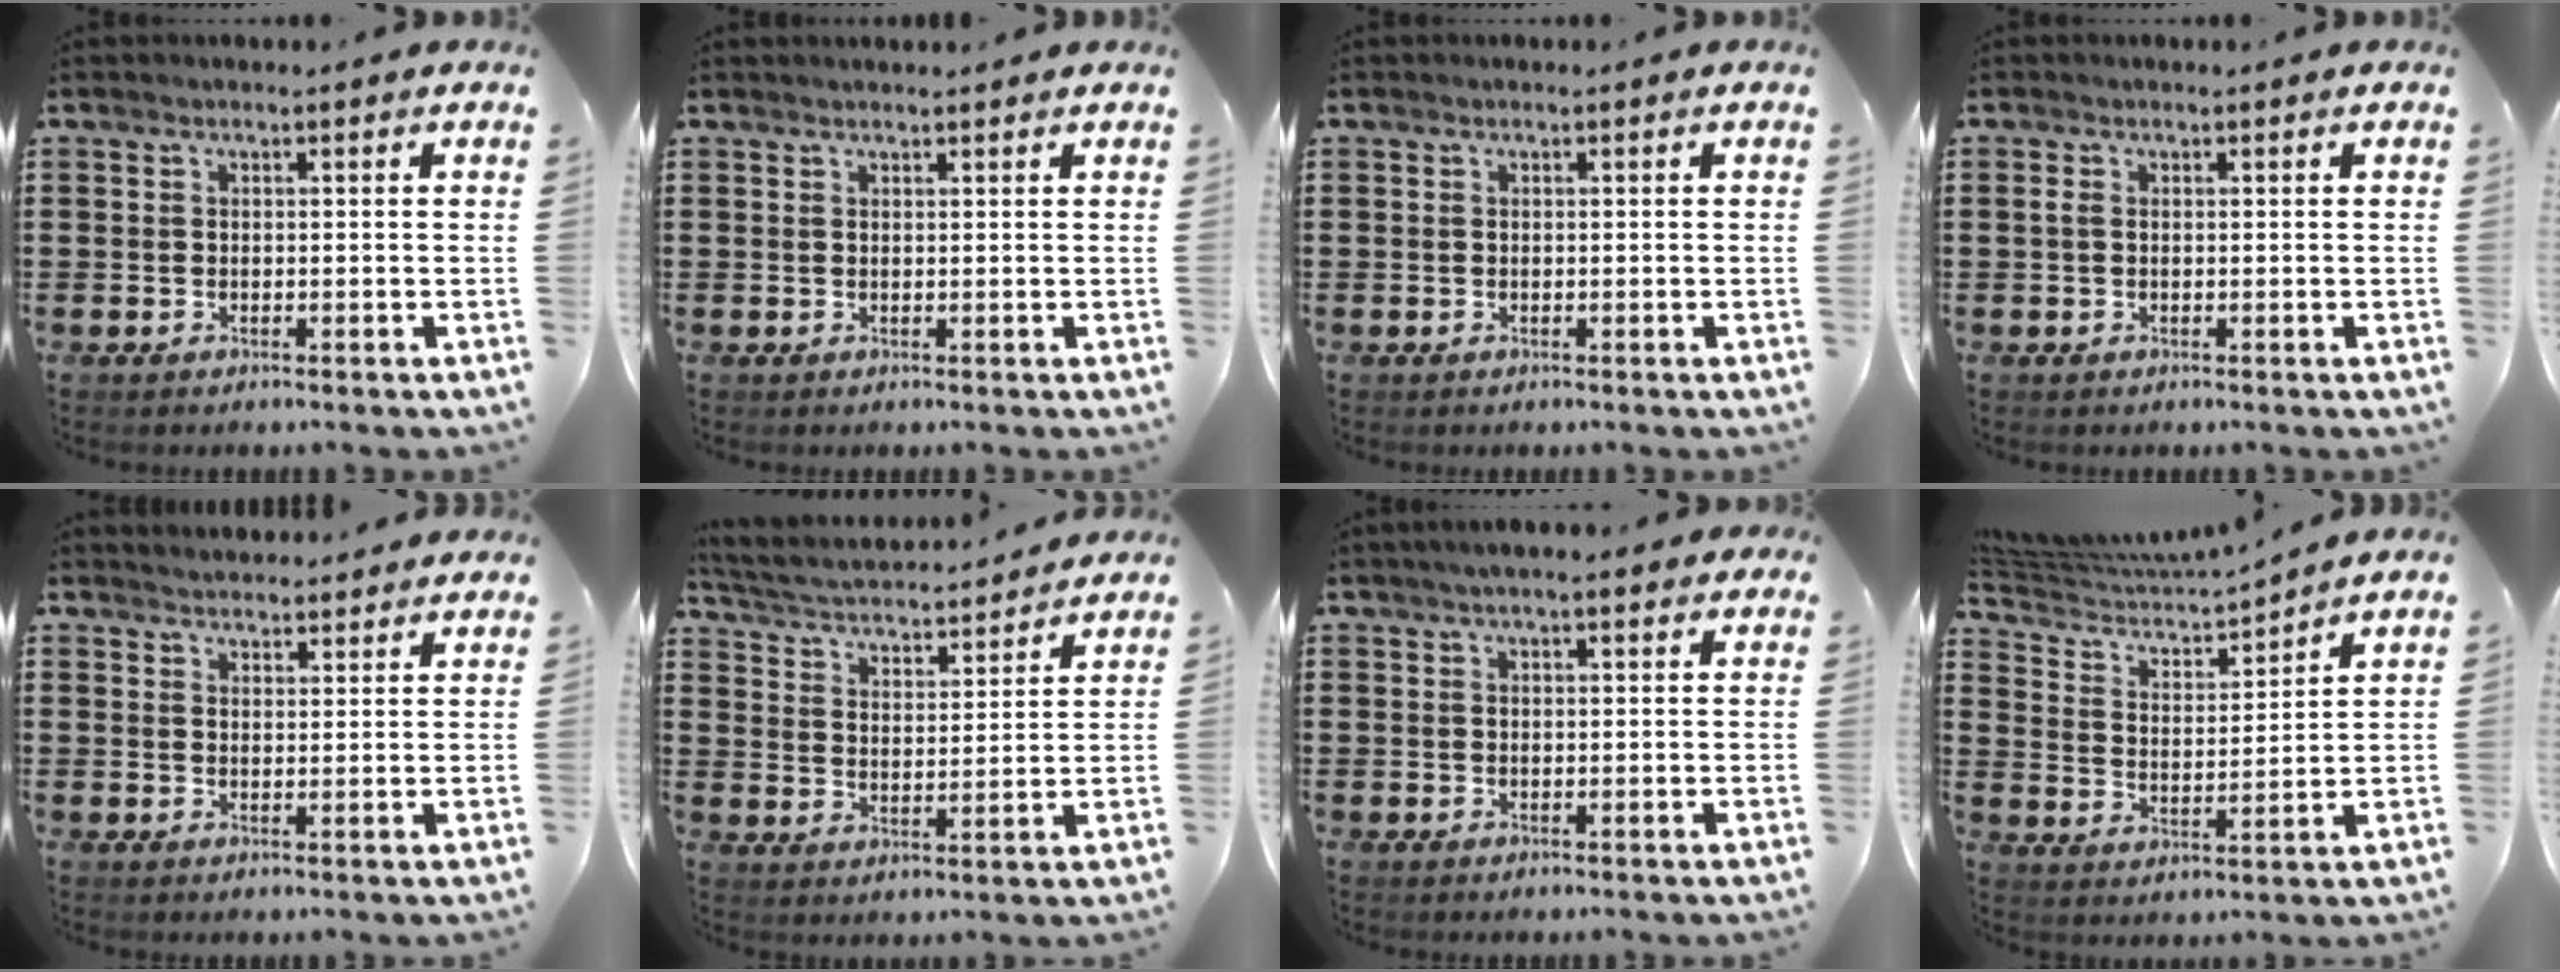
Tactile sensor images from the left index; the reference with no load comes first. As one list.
[{"total": 0.7, "force": [0.7, -0.1, 0.1], "torque": [-0.003, -0.001, 0.014]}, {"total": 0.0}, {"total": 0.8, "force": [0.0, 0.3, 0.7], "torque": [-0.023, -0.003, -0.003]}, {"total": 2.7, "force": [2.6, -0.2, -0.2], "torque": [-0.002, -0.008, 0.050]}, {"total": 3.5, "force": [3.3, 0.0, 0.8], "torque": [-0.036, -0.029, 0.049]}, {"total": 2.7, "force": [2.0, 0.6, 1.7], "torque": [-0.037, 0.007, 0.035]}, {"total": 4.9, "force": [4.7, 0.3, 1.3], "torque": [-0.052, -0.039, 0.076]}]